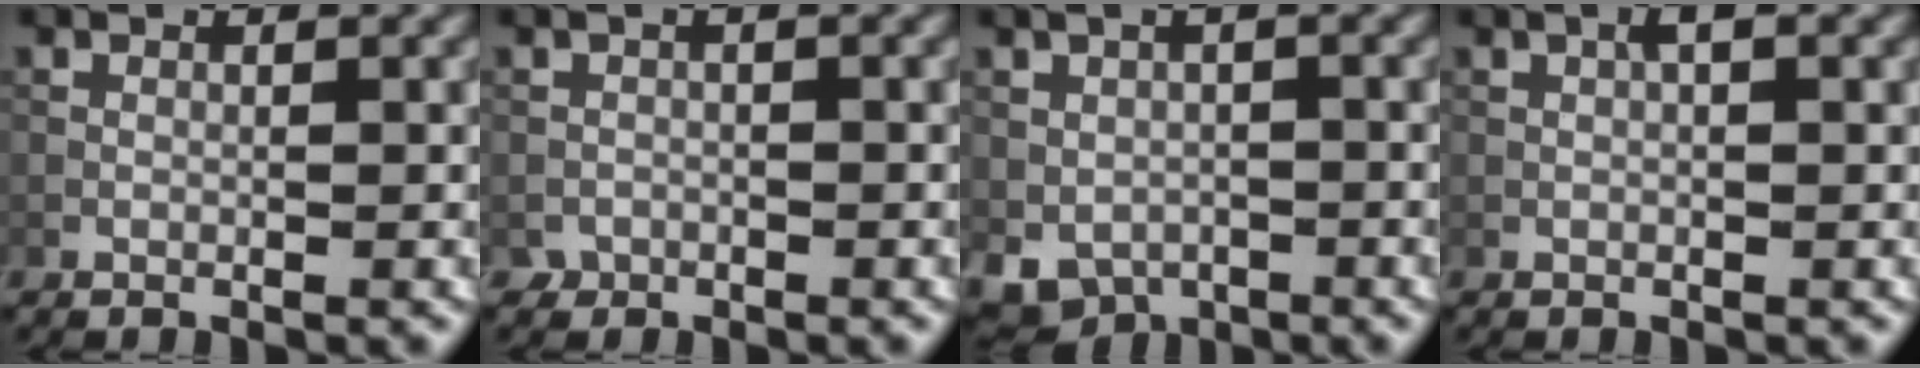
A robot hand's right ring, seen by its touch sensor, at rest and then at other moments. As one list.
[{"total": 1.0, "force": [-0.7, 0.7, 0.2], "torque": [0.001, -0.001, -0.014]}, {"total": 5.2, "force": [-1.3, 3.8, 3.4], "torque": [-0.051, -0.009, -0.003]}, {"total": 1.5, "force": [0.4, 0.3, 1.4], "torque": [-0.027, 0.006, 0.006]}]